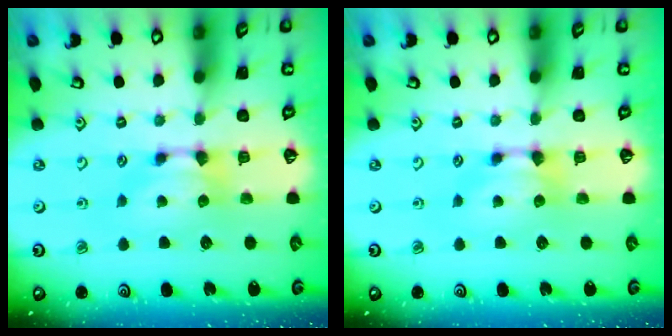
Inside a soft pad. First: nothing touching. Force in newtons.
{"total": 0.0}